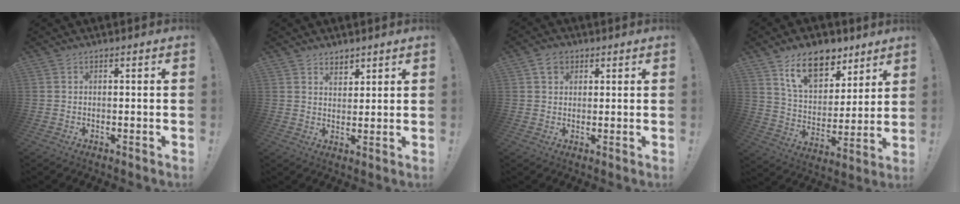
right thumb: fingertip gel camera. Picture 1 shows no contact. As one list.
[{"total": 3.6, "force": [3.0, 2.0, 0.4], "torque": [-0.003, -0.020, 0.055]}, {"total": 4.1, "force": [2.1, 3.1, 1.7], "torque": [-0.019, -0.002, 0.038]}, {"total": 16.4, "force": [10.5, 9.5, 8.3], "torque": [-0.132, -0.053, 0.191]}]